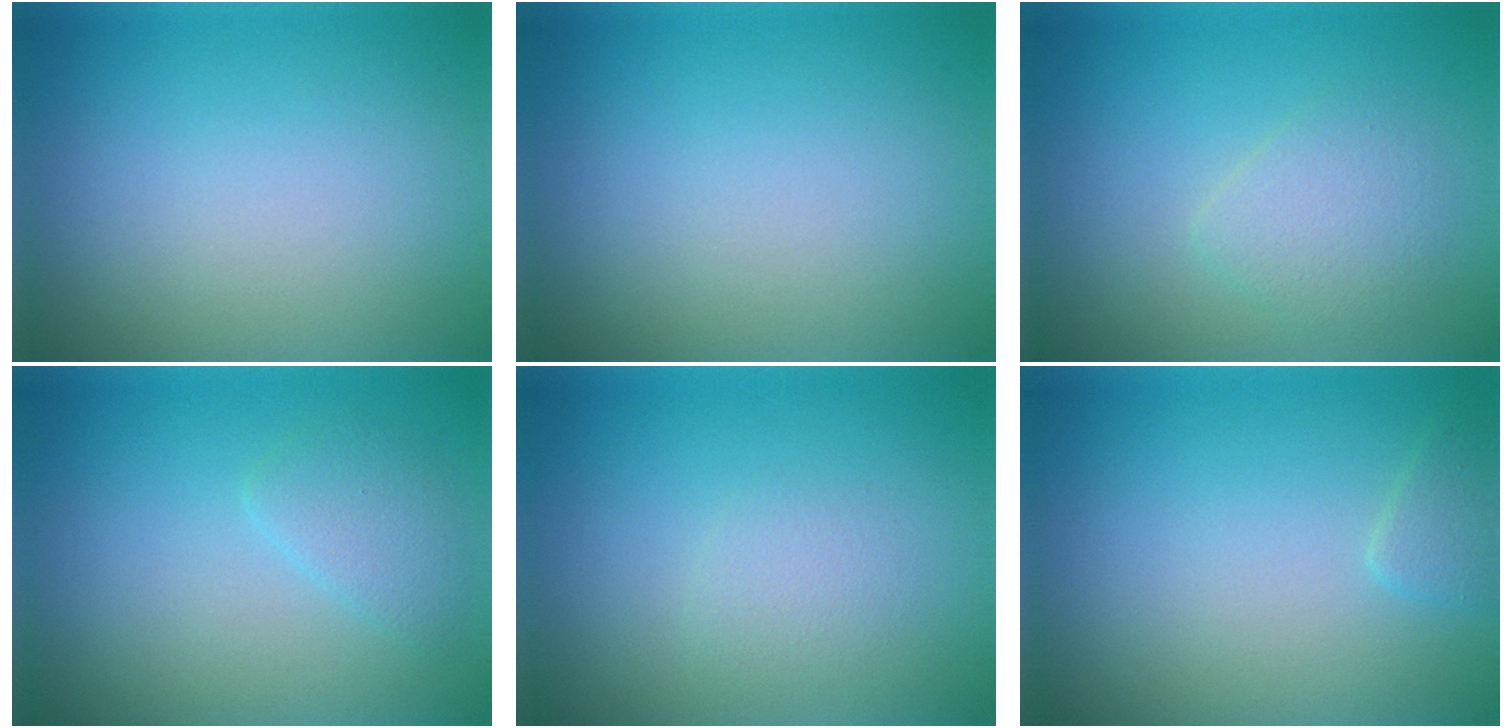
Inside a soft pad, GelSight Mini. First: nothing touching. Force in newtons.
{"total": 0.0}
{"total": 2.3, "press": 2.3, "slide": 0.1}
{"total": 1.8, "press": 1.8, "slide": 0.1}
{"total": 1.3, "press": 1.3, "slide": 0.2}
{"total": 1.1, "press": 1.1, "slide": 0.1}